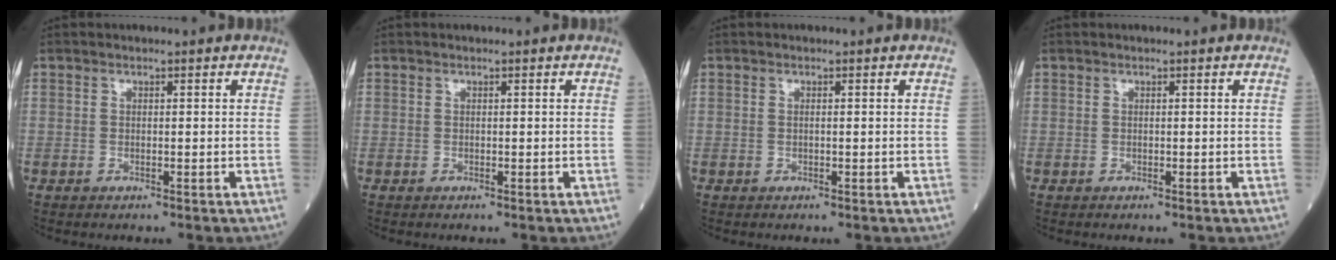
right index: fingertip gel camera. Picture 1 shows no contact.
{"total": 0.0}
{"total": 0.0}
{"total": 0.0}